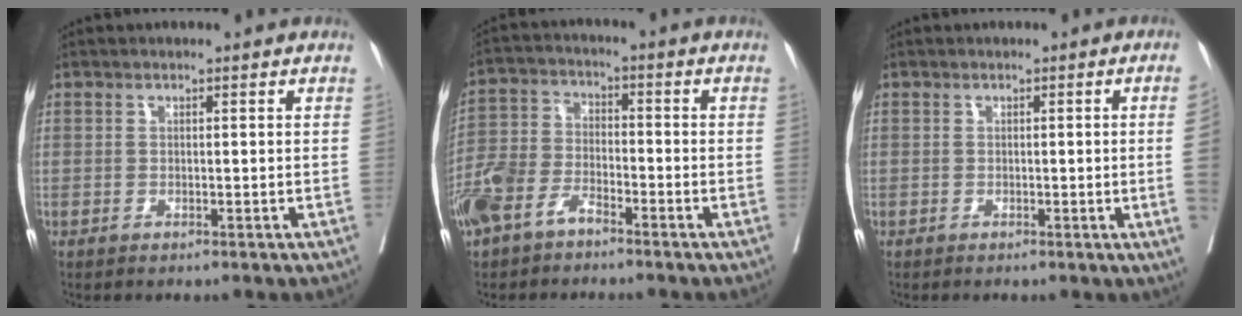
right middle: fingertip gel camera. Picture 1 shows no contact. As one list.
[{"total": 8.2, "force": [-5.5, 4.2, 4.3], "torque": [-0.104, 0.001, -0.113]}, {"total": 4.0, "force": [-0.4, -1.6, 3.6], "torque": [-0.051, -0.010, -0.002]}]